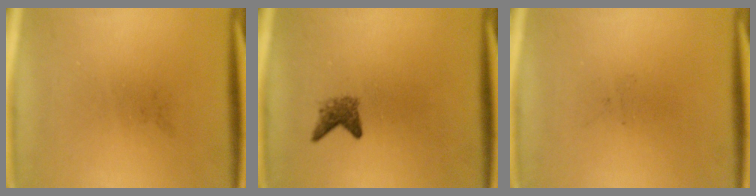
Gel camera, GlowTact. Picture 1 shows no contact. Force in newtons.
{"total": 2.0}
{"total": 0.0}